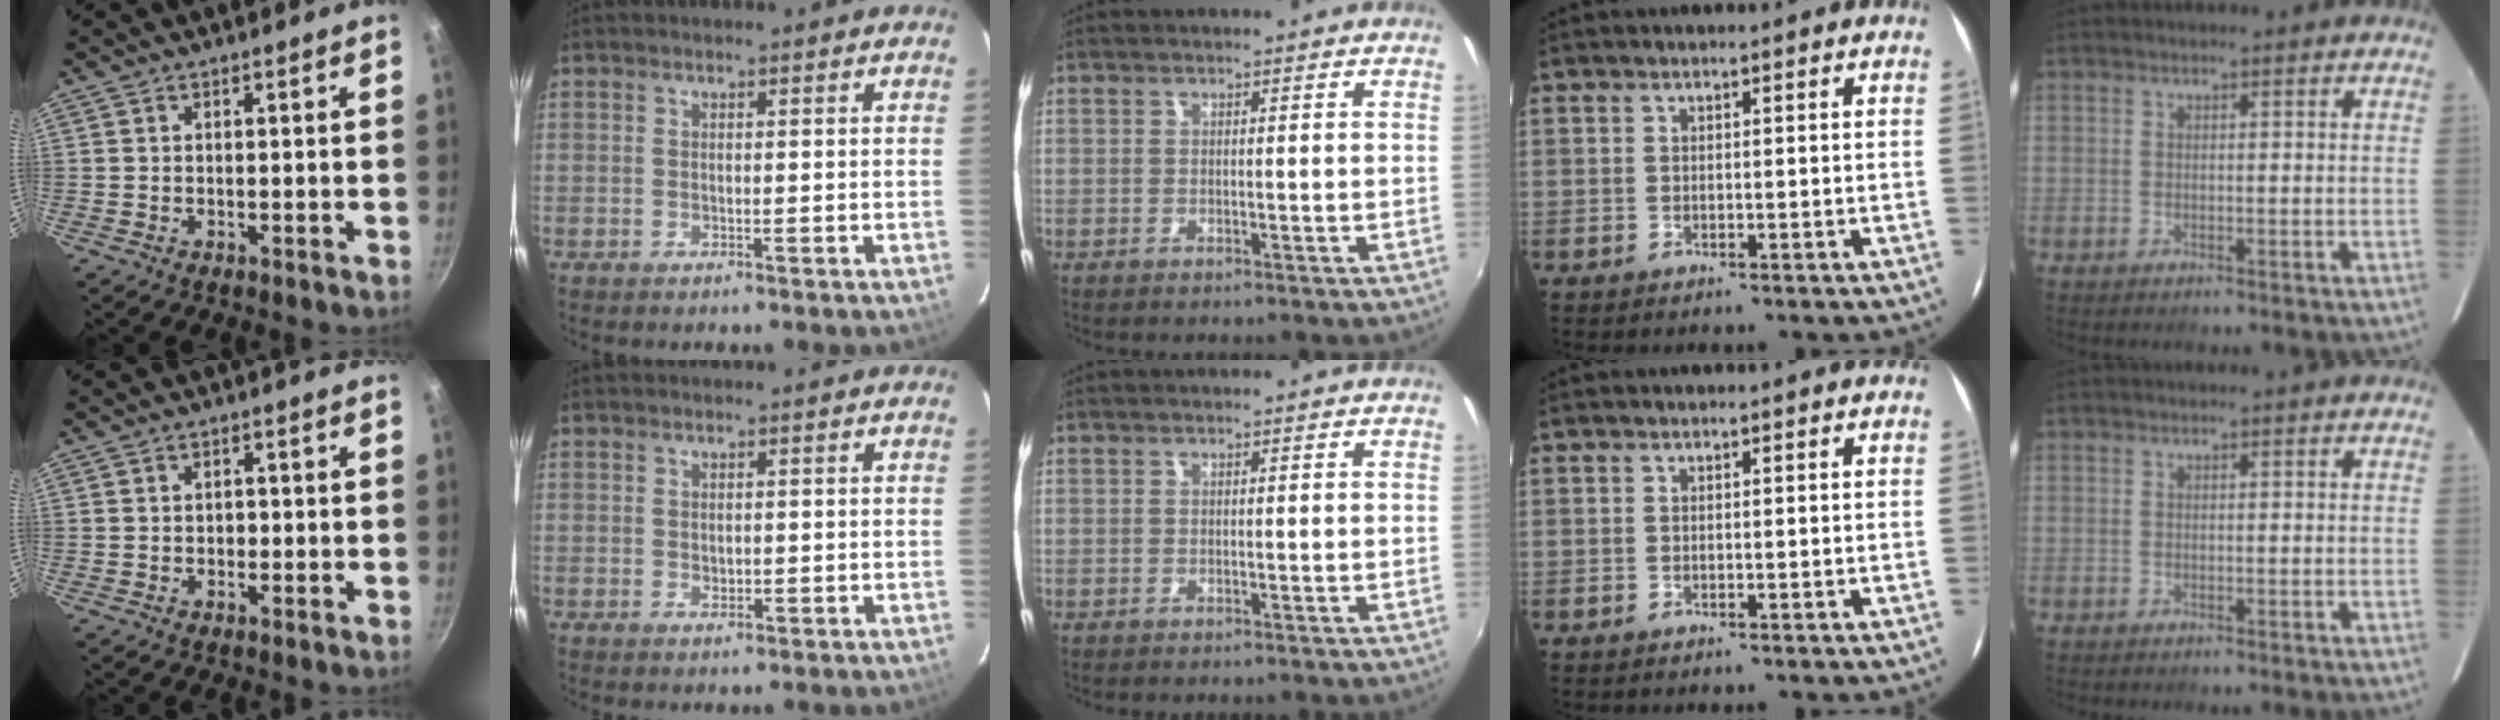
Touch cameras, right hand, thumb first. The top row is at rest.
{"thumb": {"total": 1.3, "force": [-0.1, 1.0, 0.7], "torque": [-0.008, 0.004, -0.002]}, "index": {"total": 1.3, "force": [0.0, 1.0, 0.9], "torque": [-0.013, 0.001, 0.003]}}